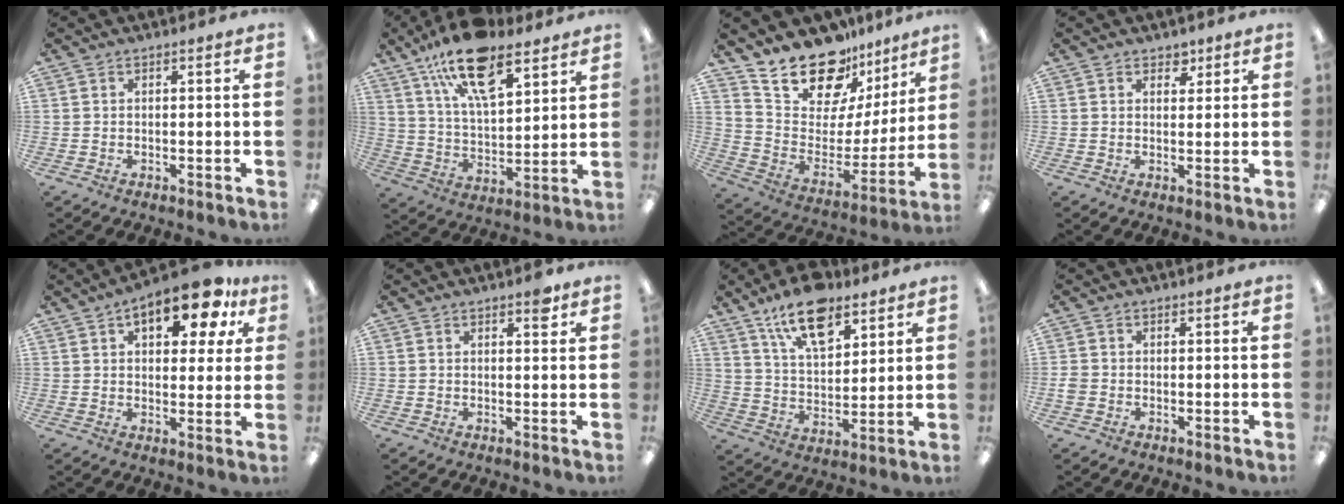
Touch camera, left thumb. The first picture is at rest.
{"total": 18.3, "force": [11.7, 7.6, 11.8], "torque": [-0.198, -0.053, 0.202]}
{"total": 18.5, "force": [16.1, 7.7, 4.7], "torque": [-0.096, -0.141, 0.291]}
{"total": 2.6, "force": [1.9, 1.7, 0.6], "torque": [0.010, -0.012, 0.030]}
{"total": 13.8, "force": [7.6, 6.3, 9.6], "torque": [-0.119, -0.026, 0.120]}
{"total": 2.8, "force": [1.9, 1.1, 1.8], "torque": [-0.006, -0.011, 0.027]}
{"total": 14.6, "force": [9.9, 7.1, 8.0], "torque": [-0.131, -0.044, 0.175]}
{"total": 1.6, "force": [-0.7, 1.3, 0.5], "torque": [-0.006, 0.002, -0.012]}